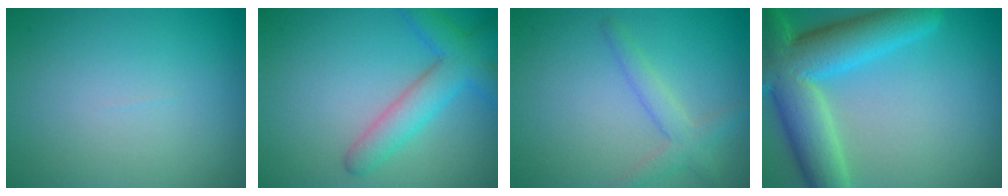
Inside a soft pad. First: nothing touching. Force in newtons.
{"total": 4.2, "press": 4.2, "slide": 0.2}
{"total": 2.2, "press": 2.2, "slide": 0.1}
{"total": 9.5, "press": 9.5, "slide": 0.5}